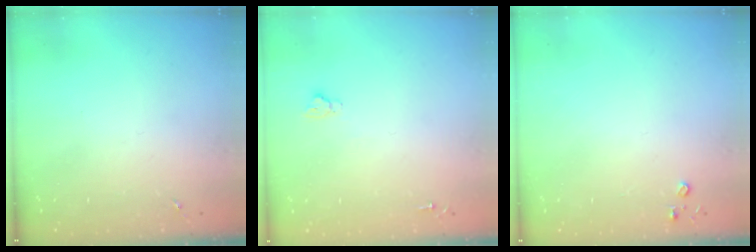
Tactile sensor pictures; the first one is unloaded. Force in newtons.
{"total": 2.6, "press": 2.5, "slide": 0.3}
{"total": 2.8, "press": 2.8, "slide": 0.3}